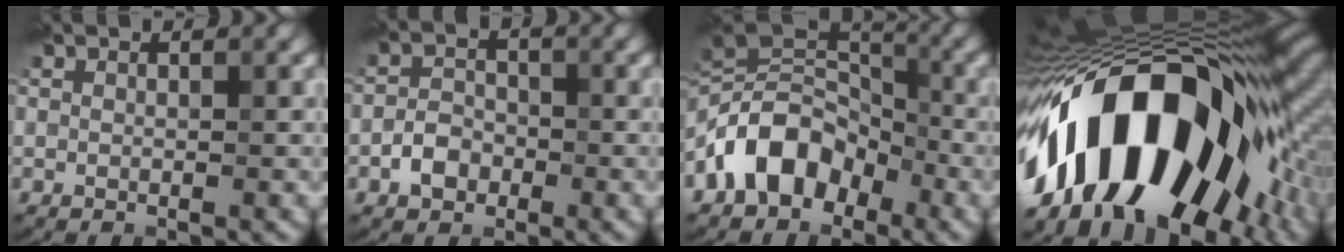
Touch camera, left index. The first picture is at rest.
{"total": 2.4, "force": [-1.6, 1.6, 0.9], "torque": [-0.009, 0.008, -0.031]}
{"total": 7.8, "force": [-4.4, 4.9, 4.2], "torque": [-0.061, 0.012, -0.095]}
{"total": 17.9, "force": [-5.2, 9.6, 14.1], "torque": [-0.214, 0.022, -0.103]}